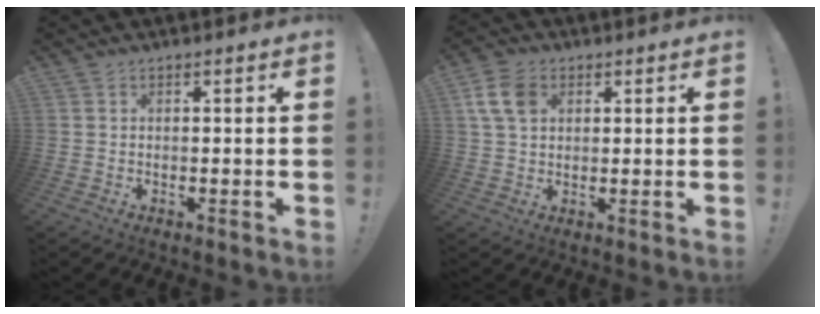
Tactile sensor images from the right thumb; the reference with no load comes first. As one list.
[{"total": 8.8, "force": [3.0, 6.1, 5.5], "torque": [-0.106, 0.003, 0.061]}]